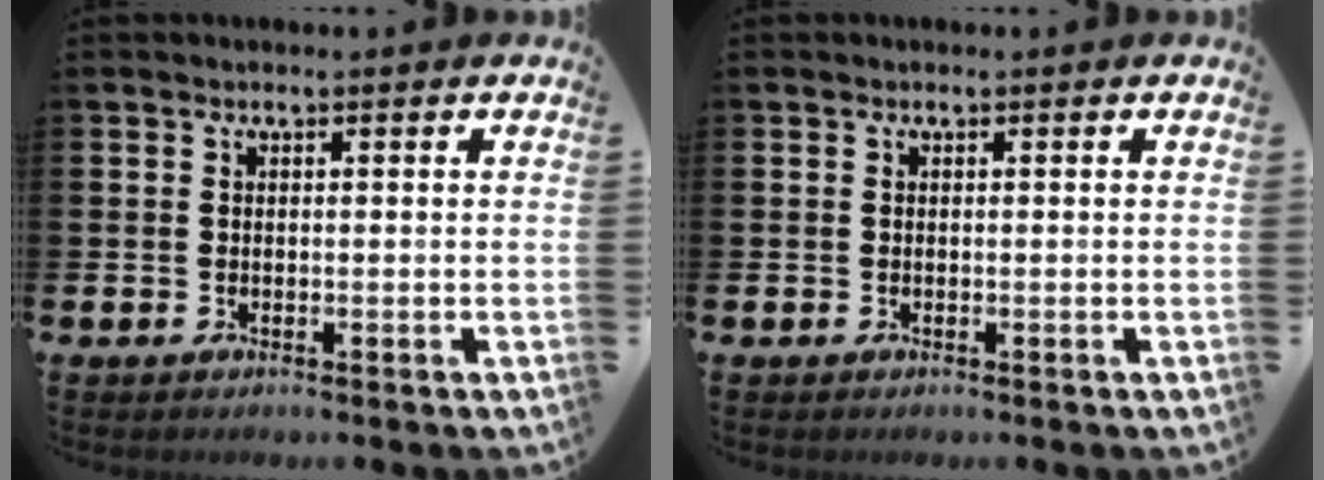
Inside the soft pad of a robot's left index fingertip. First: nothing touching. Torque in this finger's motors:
{"motor_torque": [0.00, 0.00, 0.00, 0.00]}